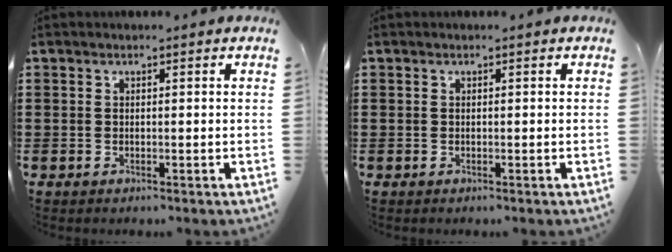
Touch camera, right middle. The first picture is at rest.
{"total": 0.0}